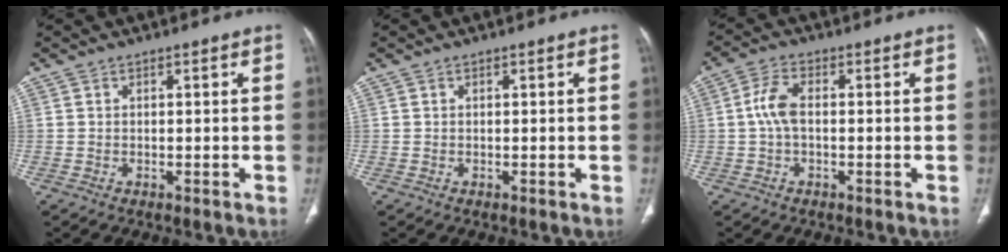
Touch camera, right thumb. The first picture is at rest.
{"total": 0.0}
{"total": 4.9, "force": [-0.1, 2.5, 4.2], "torque": [-0.096, 0.012, -0.005]}